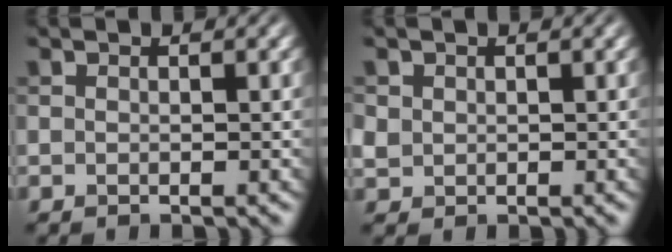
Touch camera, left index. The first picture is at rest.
{"total": 1.2, "force": [0.3, 1.1, 0.2], "torque": [-0.002, -0.003, 0.008]}